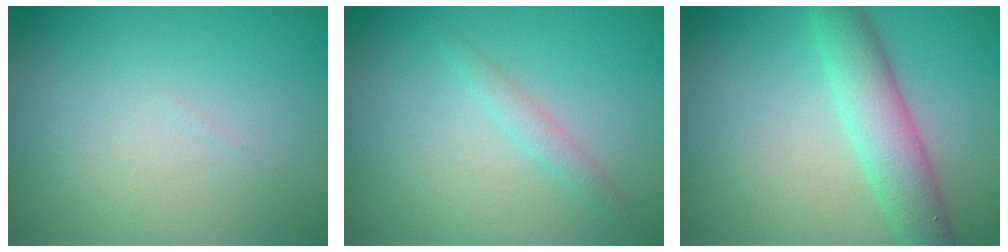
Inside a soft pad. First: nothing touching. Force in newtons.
{"total": 1.3, "press": 1.3, "slide": 0.1}
{"total": 4.8, "press": 4.8, "slide": 0.1}